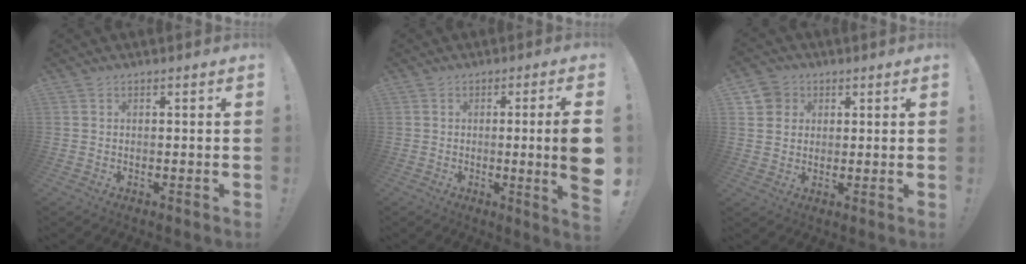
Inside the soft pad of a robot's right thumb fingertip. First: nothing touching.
{"total": 9.8, "force": [0.1, -0.8, 9.8], "torque": [-0.149, -0.011, -0.004]}
{"total": 5.3, "force": [1.9, 4.8, 0.9], "torque": [-0.015, -0.006, 0.038]}